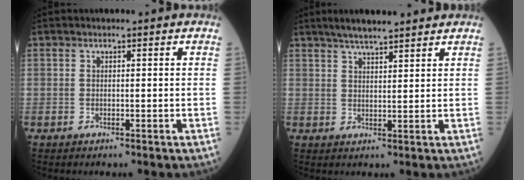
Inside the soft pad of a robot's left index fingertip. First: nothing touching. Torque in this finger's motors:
{"motor_torque": [0.00, 0.00, 0.04, 0.02]}